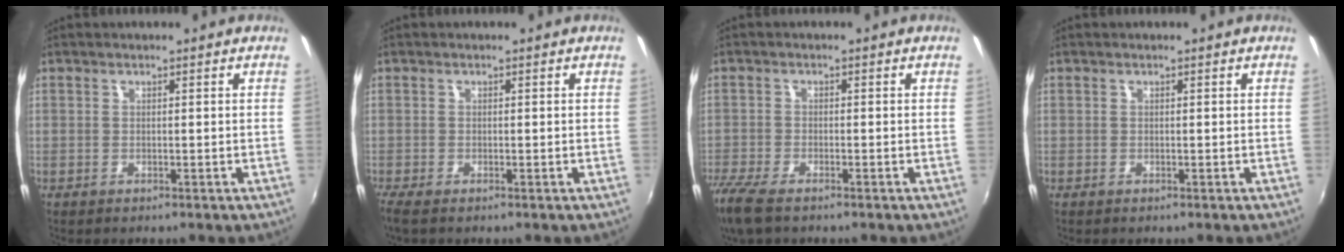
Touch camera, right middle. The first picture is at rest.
{"total": 1.6, "force": [-1.0, -0.2, 1.2], "torque": [-0.027, -0.005, -0.020]}
{"total": 8.1, "force": [-6.0, 2.2, 5.0], "torque": [-0.130, -0.035, -0.118]}
{"total": 0.0}